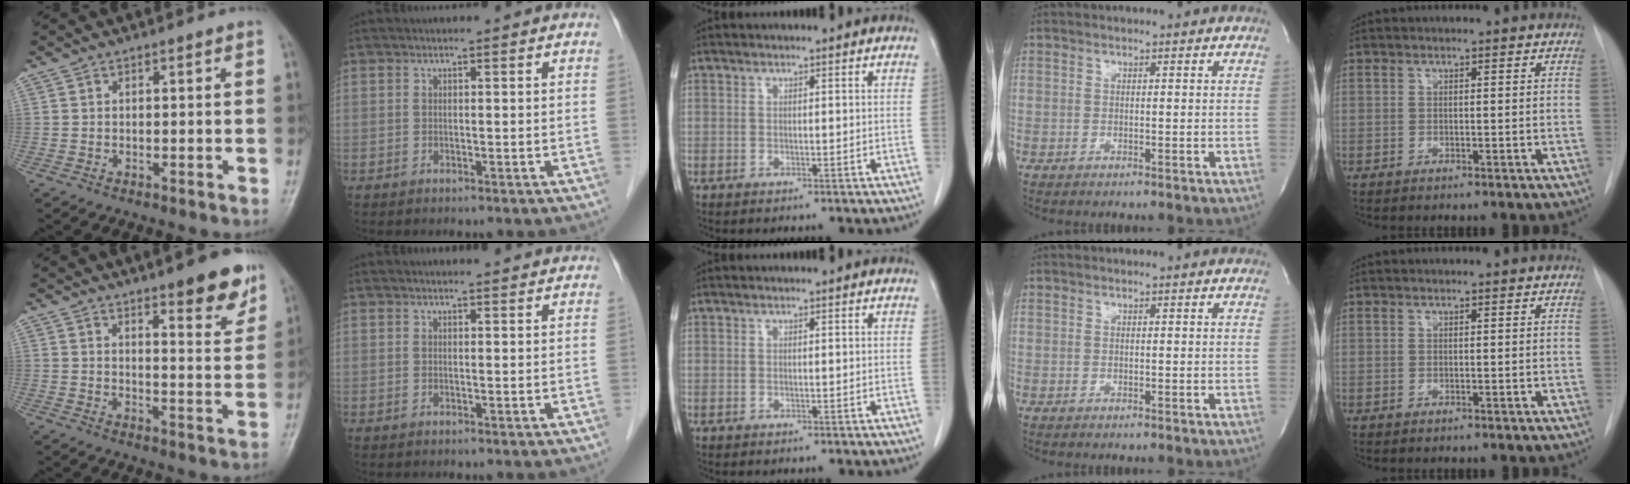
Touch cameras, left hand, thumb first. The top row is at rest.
{"thumb": {"total": 10.2, "force": [6.9, 2.4, 7.1], "torque": [-0.067, -0.041, 0.092]}, "index": {"total": 2.5, "force": [2.5, 0.2, 0.4], "torque": [-0.012, 0.004, 0.027]}}